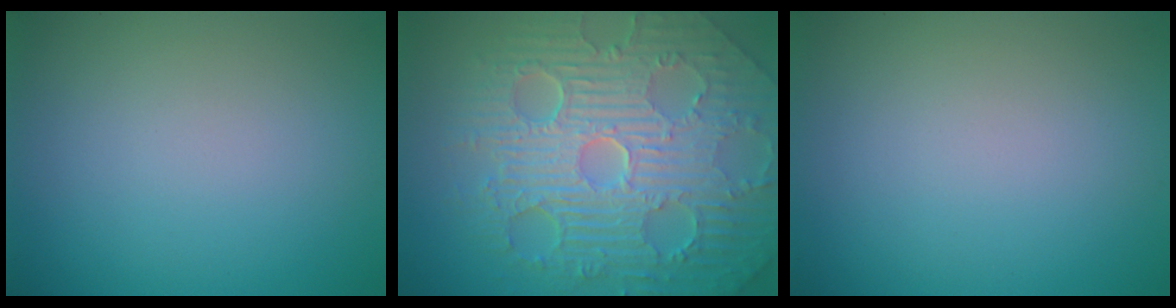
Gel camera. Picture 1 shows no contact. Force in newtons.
{"total": 11.2, "press": 7.2, "slide": 8.6}
{"total": 0.0}